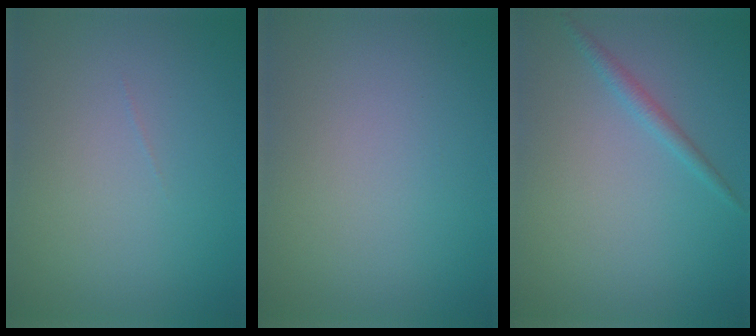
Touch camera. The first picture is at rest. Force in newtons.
{"total": 0.0}
{"total": 1.3, "press": 1.3, "slide": 0.0}